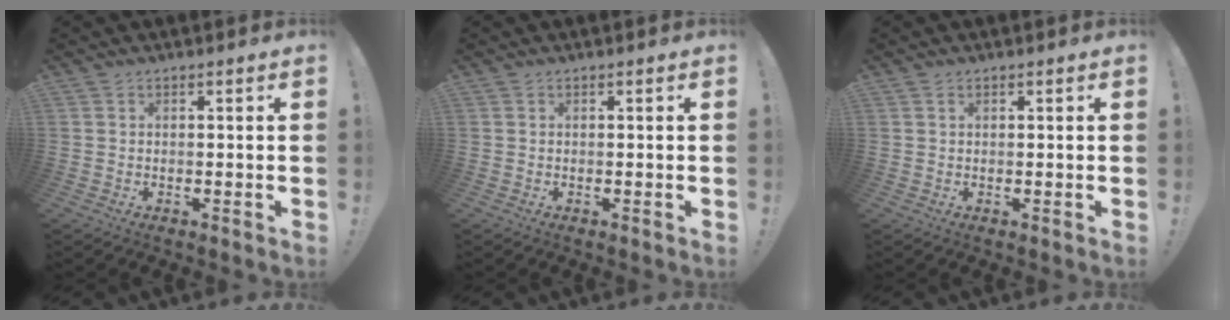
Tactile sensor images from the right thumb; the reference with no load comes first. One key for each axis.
{"total": 0.0}
{"total": 0.6, "fx": 0.4, "fy": 0.3, "fz": 0.3, "tx": -0.003, "ty": -0.001, "tz": 0.007}